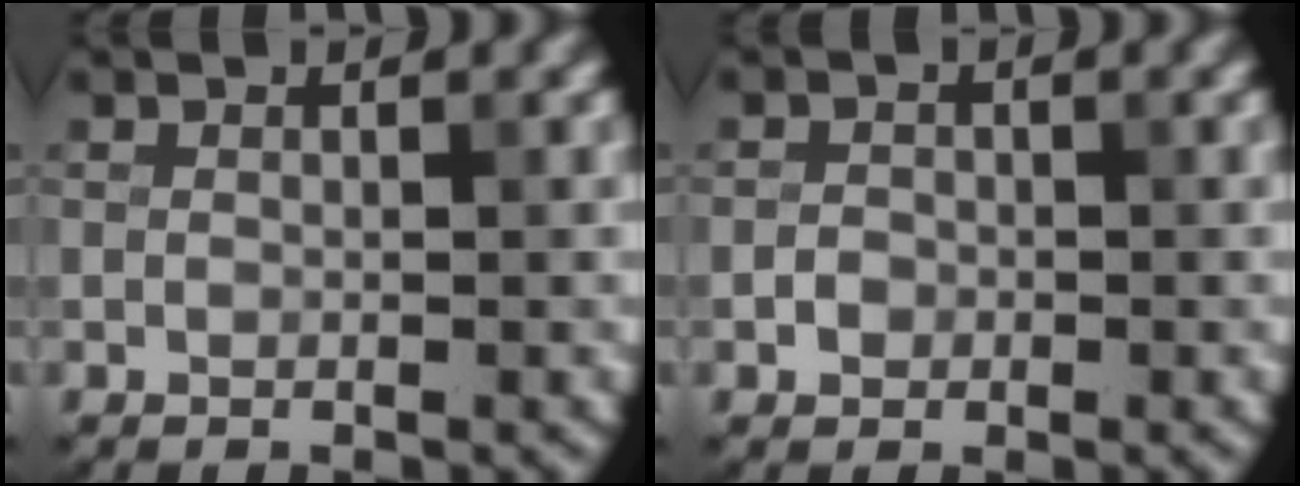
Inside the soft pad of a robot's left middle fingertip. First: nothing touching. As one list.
[{"total": 1.1, "force": [-0.4, 1.0, 0.3], "torque": [0.000, 0.000, -0.010]}]